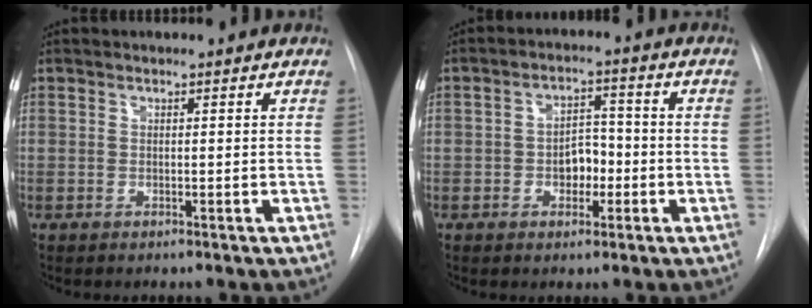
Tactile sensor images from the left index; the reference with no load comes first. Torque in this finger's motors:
{"motor_torque": [0.04, 0.04, 0.07, 0.00]}